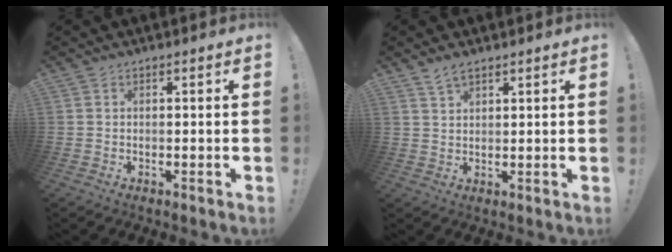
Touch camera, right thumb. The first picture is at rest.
{"total": 3.5, "force": [2.8, 1.3, 1.6], "torque": [-0.022, -0.016, 0.049]}